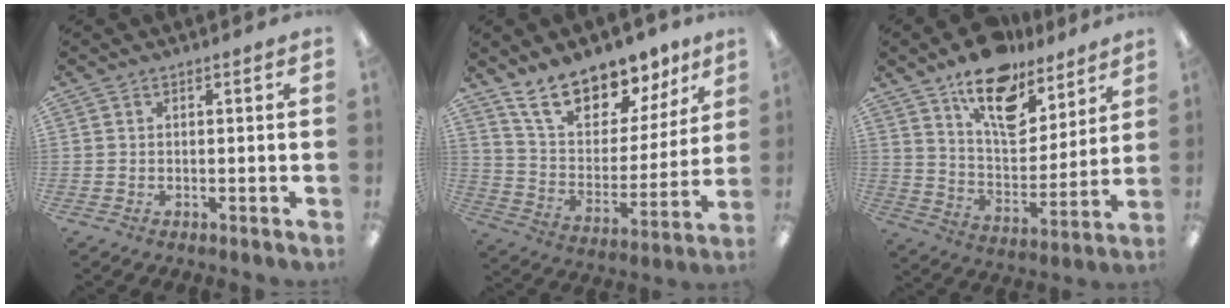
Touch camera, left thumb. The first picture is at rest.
{"total": 17.2, "force": [13.8, 7.5, 7.1], "torque": [-0.136, -0.090, 0.247]}
{"total": 16.4, "force": [12.1, 8.0, 7.5], "torque": [-0.118, -0.077, 0.215]}